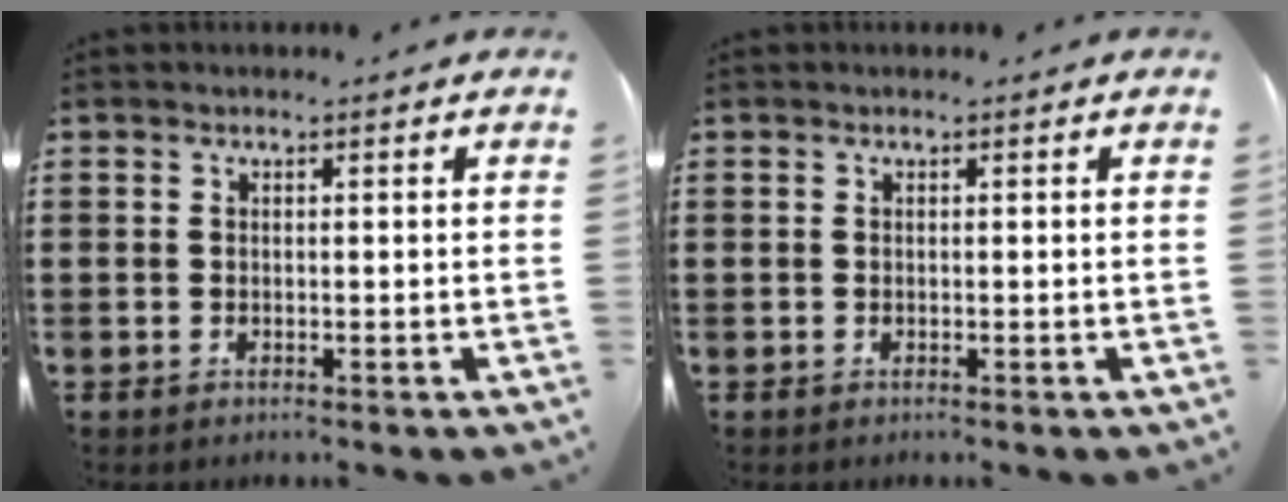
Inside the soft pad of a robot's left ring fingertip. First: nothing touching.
{"total": 0.0}